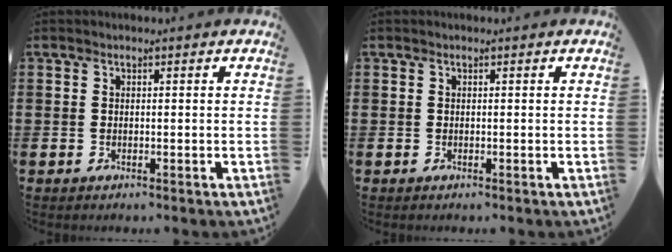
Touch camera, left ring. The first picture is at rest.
{"total": 0.0}